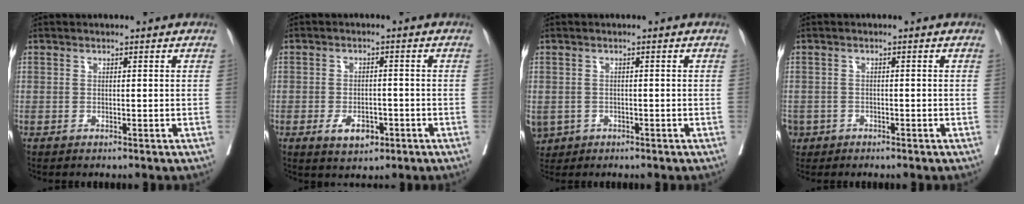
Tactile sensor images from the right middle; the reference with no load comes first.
{"total": 4.5, "force": [-2.1, 2.5, 3.1], "torque": [-0.050, 0.001, -0.026]}
{"total": 6.1, "force": [-2.7, 5.1, 2.0], "torque": [-0.056, -0.003, -0.038]}
{"total": 4.5, "force": [-2.6, 3.5, 1.0], "torque": [-0.032, 0.001, -0.045]}